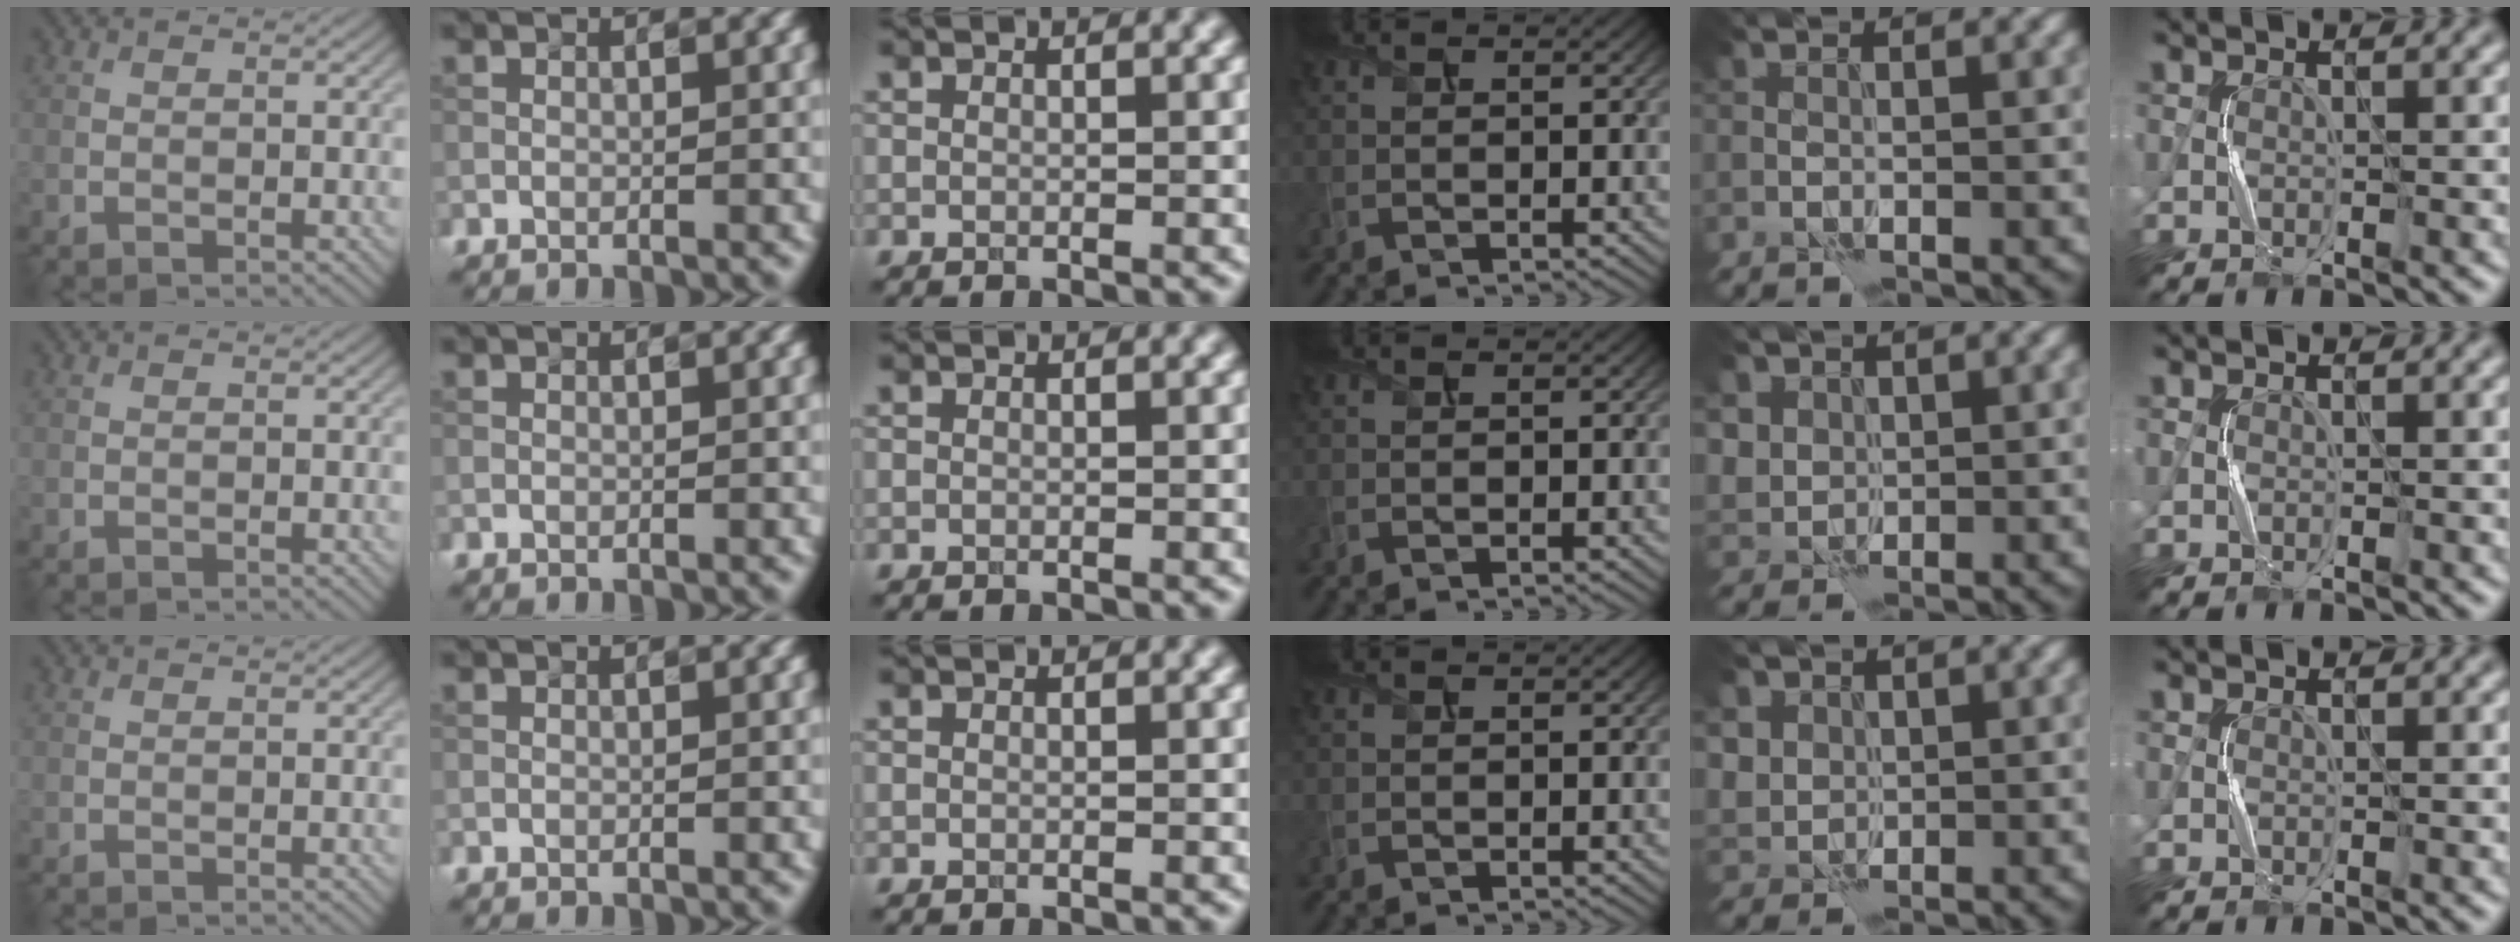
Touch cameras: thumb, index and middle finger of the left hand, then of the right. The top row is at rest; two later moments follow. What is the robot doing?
{"motion": "press", "object": "toy piano key"}